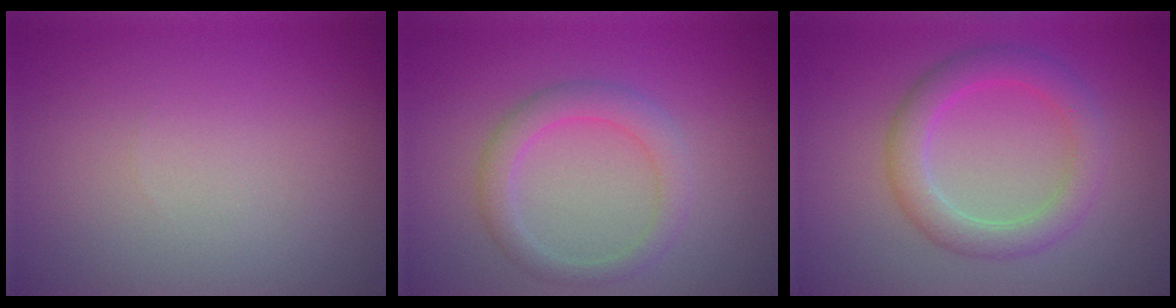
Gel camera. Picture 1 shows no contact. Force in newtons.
{"total": 2.8, "press": 2.8, "slide": 0.2}
{"total": 3.9, "press": 3.9, "slide": 0.1}